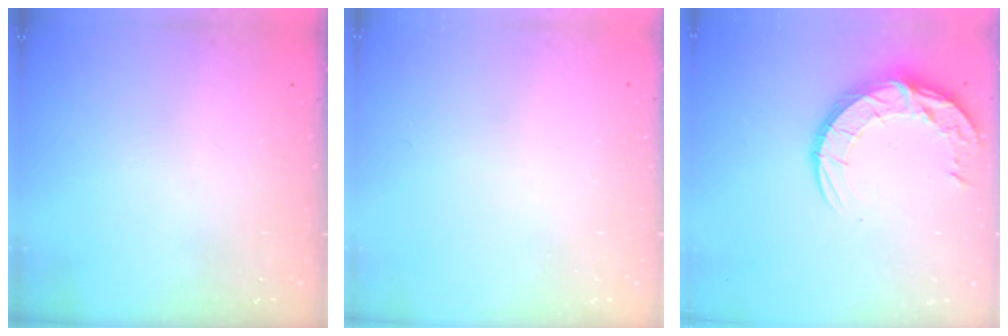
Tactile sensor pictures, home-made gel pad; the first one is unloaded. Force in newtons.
{"total": 0.0}
{"total": 13.7, "press": 13.6, "slide": 1.1}